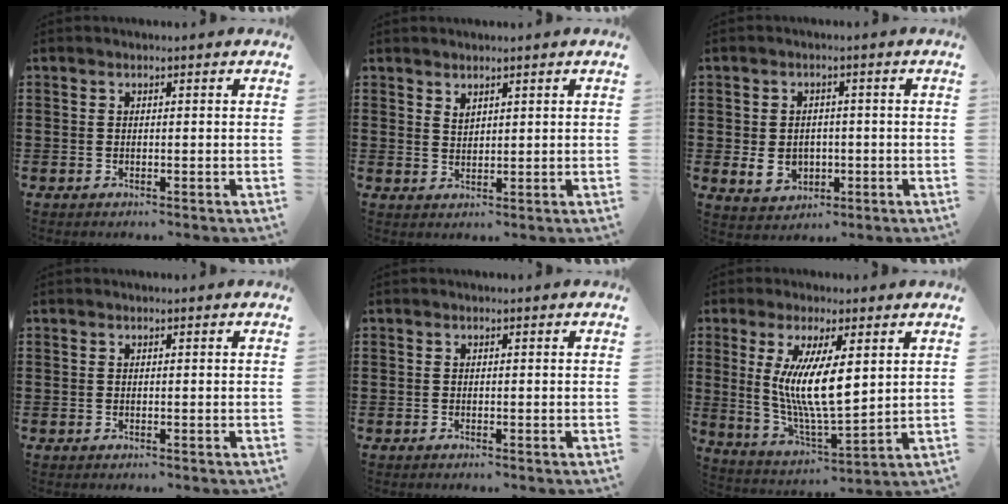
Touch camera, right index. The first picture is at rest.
{"total": 1.6, "force": [1.5, 0.7, 0.2], "torque": [-0.006, 0.001, 0.028]}
{"total": 4.3, "force": [-0.7, 3.6, 2.2], "torque": [-0.047, 0.002, -0.018]}
{"total": 0.0}
{"total": 0.0}
{"total": 10.4, "force": [2.4, 2.9, 9.8], "torque": [-0.203, -0.002, 0.040]}